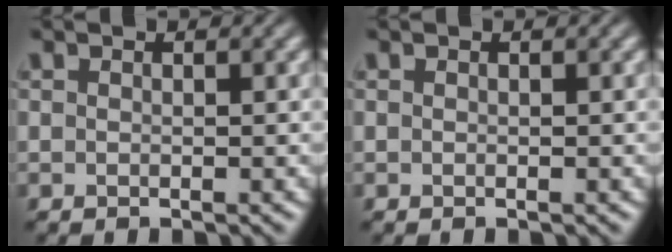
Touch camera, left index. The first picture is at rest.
{"total": 0.0}